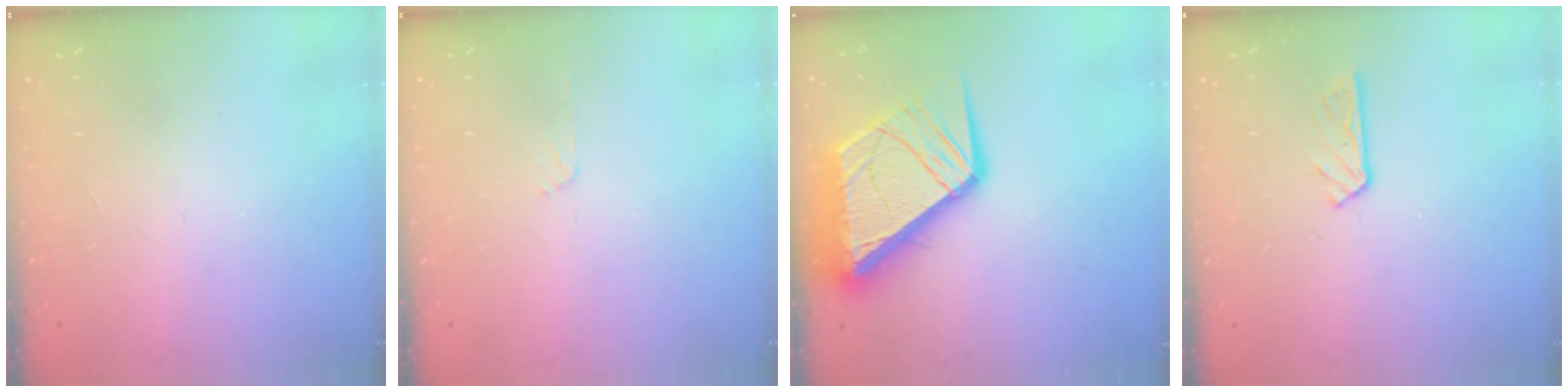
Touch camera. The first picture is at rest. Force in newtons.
{"total": 3.2, "press": 3.2, "slide": 0.4}
{"total": 20.5, "press": 20.4, "slide": 2.4}
{"total": 3.4, "press": 3.3, "slide": 0.4}